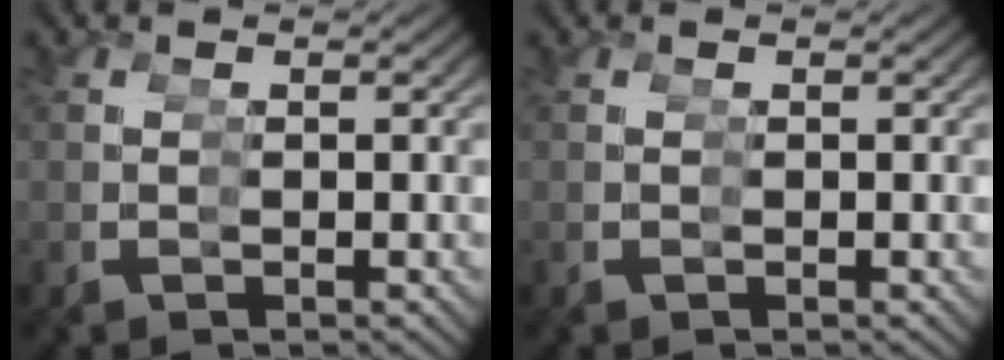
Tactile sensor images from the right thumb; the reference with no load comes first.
{"total": 0.0}